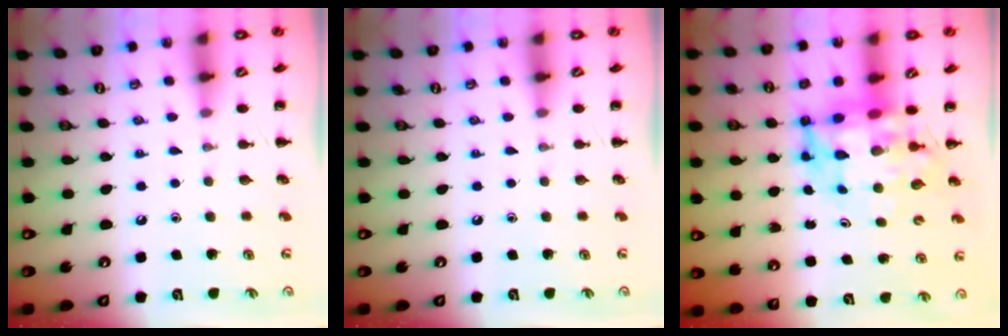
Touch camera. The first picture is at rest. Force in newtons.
{"total": 0.0}
{"total": 7.1, "press": 6.8, "slide": 2.1}